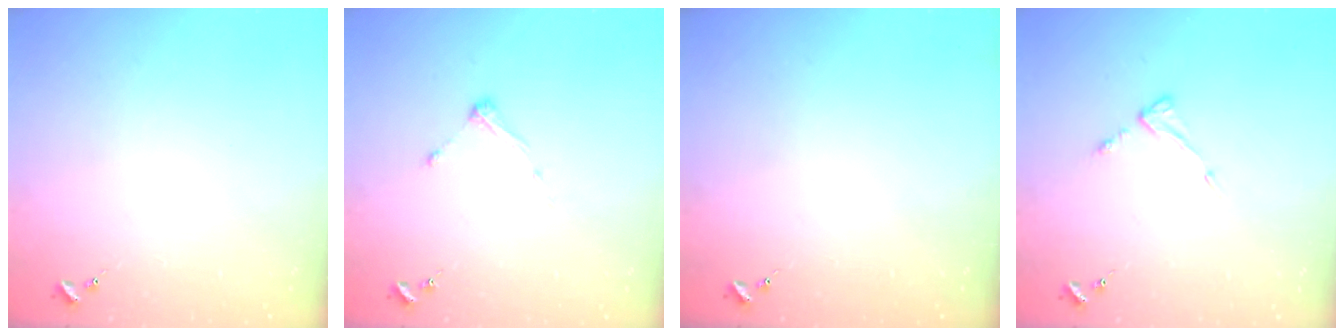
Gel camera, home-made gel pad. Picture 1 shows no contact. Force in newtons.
{"total": 3.9, "press": 3.8, "slide": 0.4}
{"total": 0.0}
{"total": 5.2, "press": 5.1, "slide": 0.6}